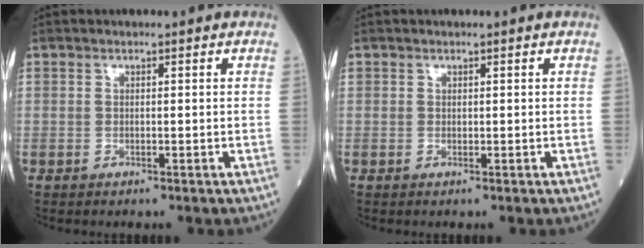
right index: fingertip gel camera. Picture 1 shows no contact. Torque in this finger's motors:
{"motor_torque": [-0.02, 0.02, 0.00, 0.01]}